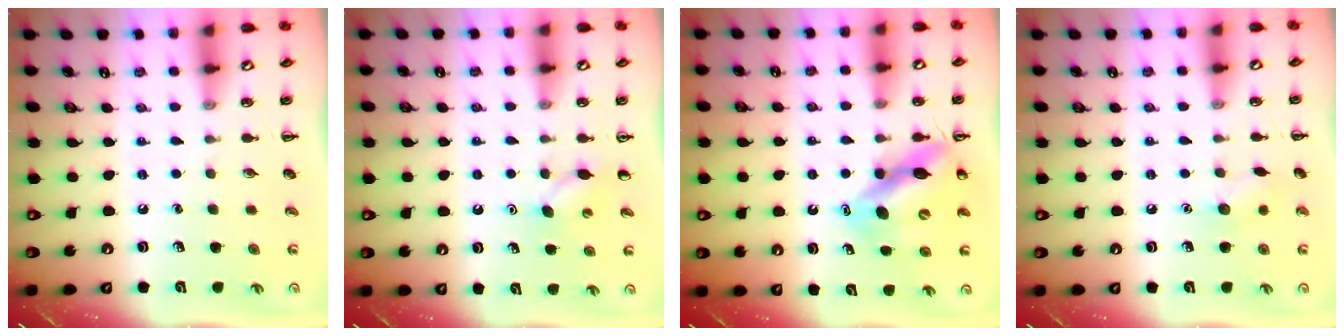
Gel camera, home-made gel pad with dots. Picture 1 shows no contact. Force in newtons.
{"total": 4.5, "press": 4.3, "slide": 1.2}
{"total": 11.7, "press": 11.2, "slide": 3.3}
{"total": 6.6, "press": 6.4, "slide": 1.6}